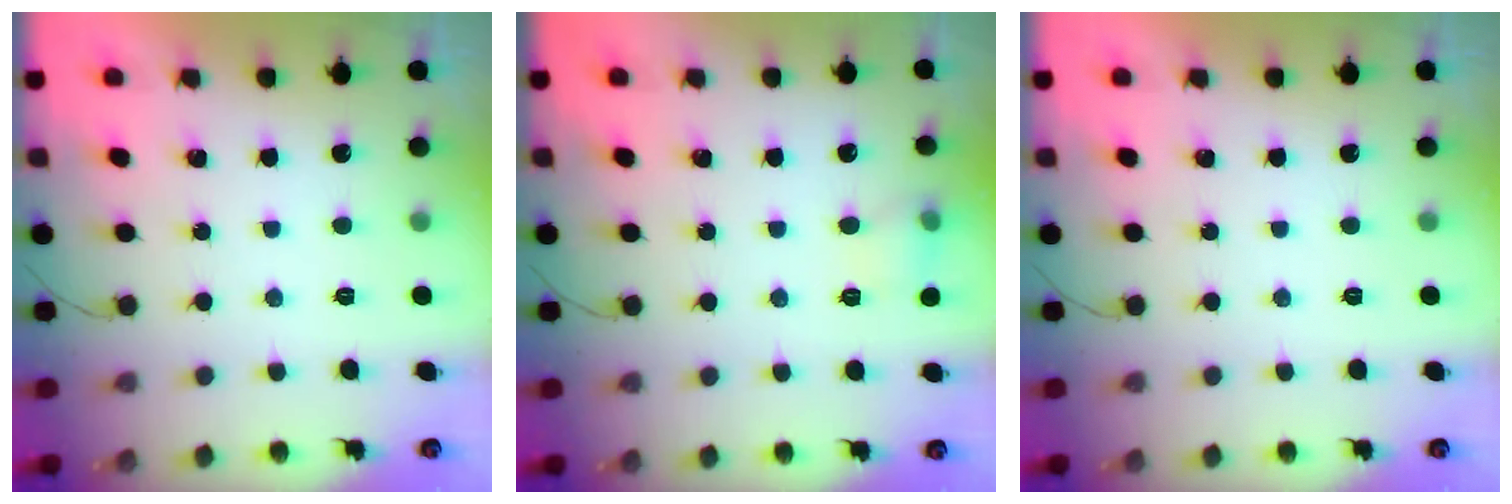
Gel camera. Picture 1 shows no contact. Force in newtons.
{"total": 7.4, "press": 7.2, "slide": 1.7}
{"total": 0.0}